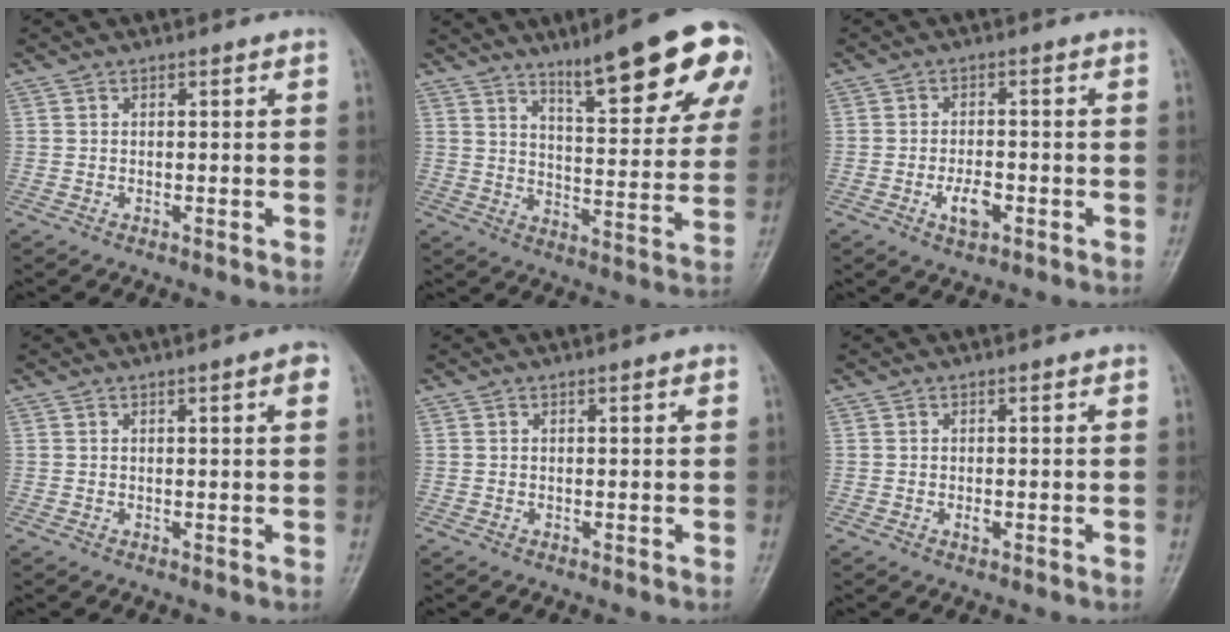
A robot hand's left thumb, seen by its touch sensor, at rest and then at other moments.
{"total": 18.6, "force": [11.1, 4.0, 14.4], "torque": [-0.158, -0.046, 0.161]}
{"total": 4.4, "force": [-1.8, 2.2, 3.4], "torque": [-0.056, 0.006, -0.028]}
{"total": 2.7, "force": [1.1, 0.3, 2.4], "torque": [-0.028, 0.000, 0.014]}
{"total": 0.9, "force": [0.4, 0.2, 0.8], "torque": [-0.013, 0.001, 0.005]}
{"total": 1.3, "force": [-0.1, 0.6, 1.1], "torque": [-0.013, 0.002, 0.000]}